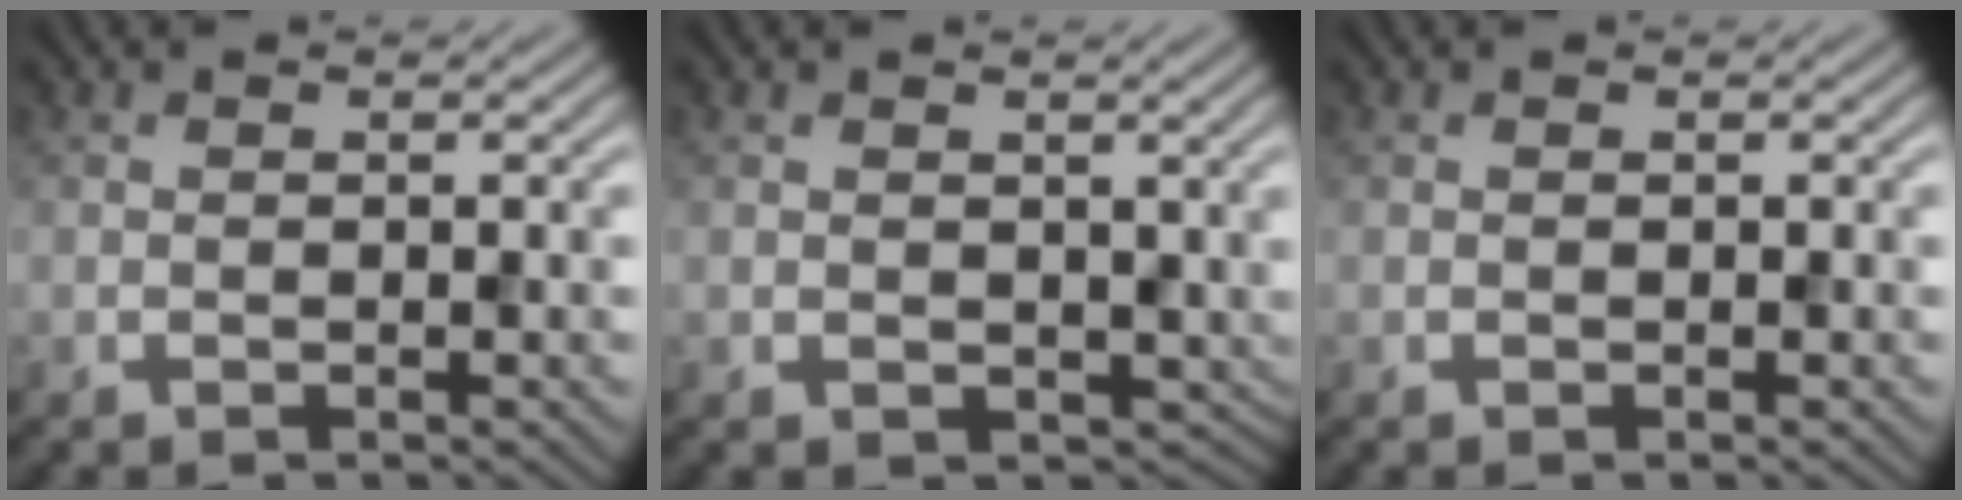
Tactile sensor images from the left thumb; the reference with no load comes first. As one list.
[{"total": 3.3, "force": [0.7, 2.6, 1.9], "torque": [-0.047, -0.016, 0.016]}, {"total": 0.0}]